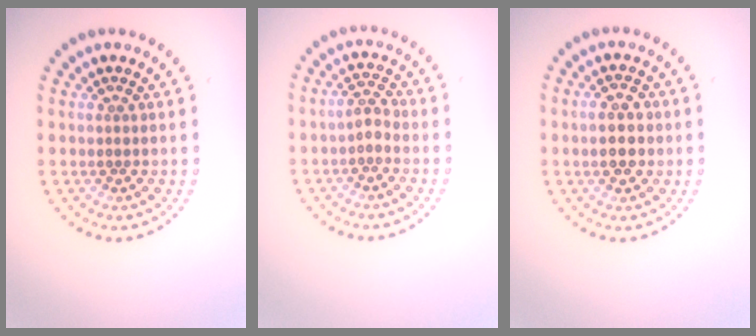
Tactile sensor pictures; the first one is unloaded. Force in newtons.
{"total": 1.5, "press": 1.3, "slide": 0.6}
{"total": 2.9, "press": 2.9, "slide": 0.2}